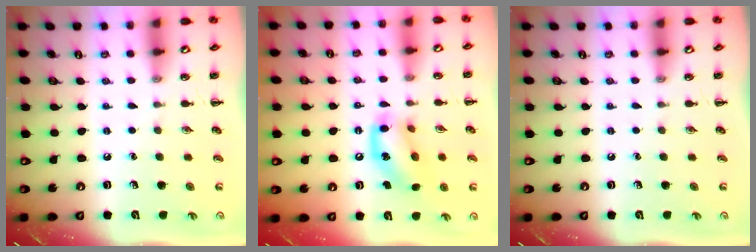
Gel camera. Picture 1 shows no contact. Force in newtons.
{"total": 14.4, "press": 14.1, "slide": 2.5}
{"total": 0.0}